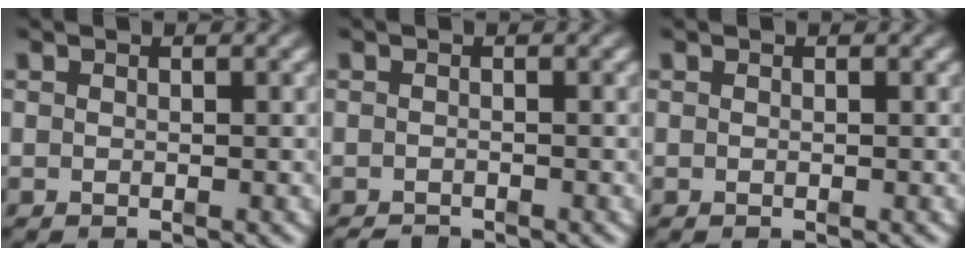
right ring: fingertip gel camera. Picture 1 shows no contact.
{"total": 1.3, "force": [-1.3, -0.1, 0.0], "torque": [-0.003, -0.012, -0.019]}
{"total": 0.0}